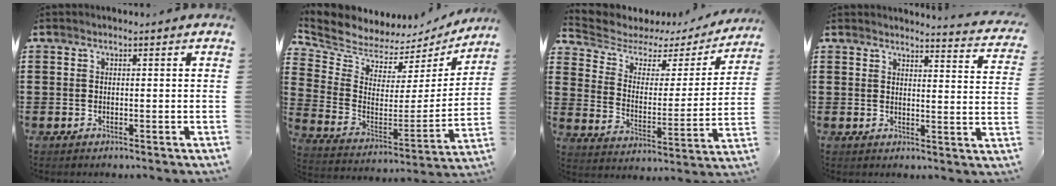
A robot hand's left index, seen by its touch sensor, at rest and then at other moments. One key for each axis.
{"total": 5.2, "fx": 4.9, "fy": 1.6, "fz": -0.2, "tx": -0.038, "ty": -0.051, "tz": 0.084}
{"total": 4.1, "fx": 2.9, "fy": 2.5, "fz": 1.5, "tx": -0.056, "ty": -0.017, "tz": 0.040}
{"total": 3.1, "fx": 3.0, "fy": -0.4, "fz": 0.7, "tx": -0.018, "ty": -0.023, "tz": 0.049}